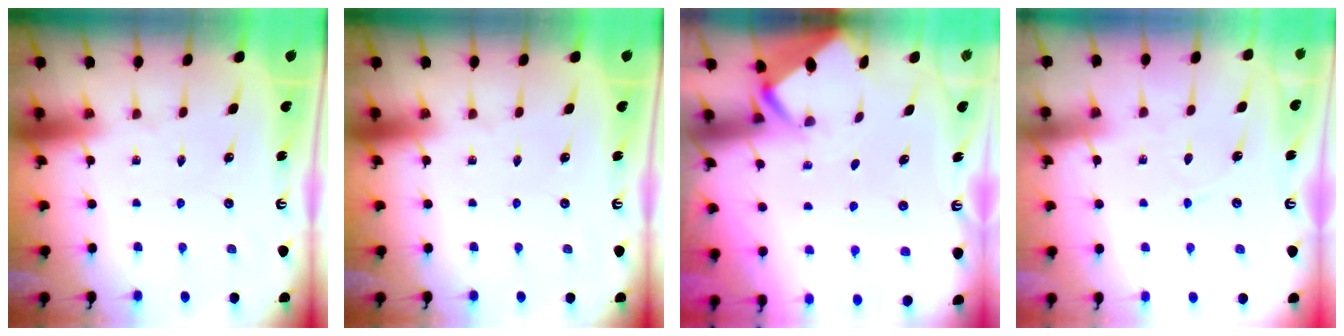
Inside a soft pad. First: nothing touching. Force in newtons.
{"total": 0.0}
{"total": 2.5, "press": 2.5, "slide": 0.2}
{"total": 2.6, "press": 2.5, "slide": 0.3}